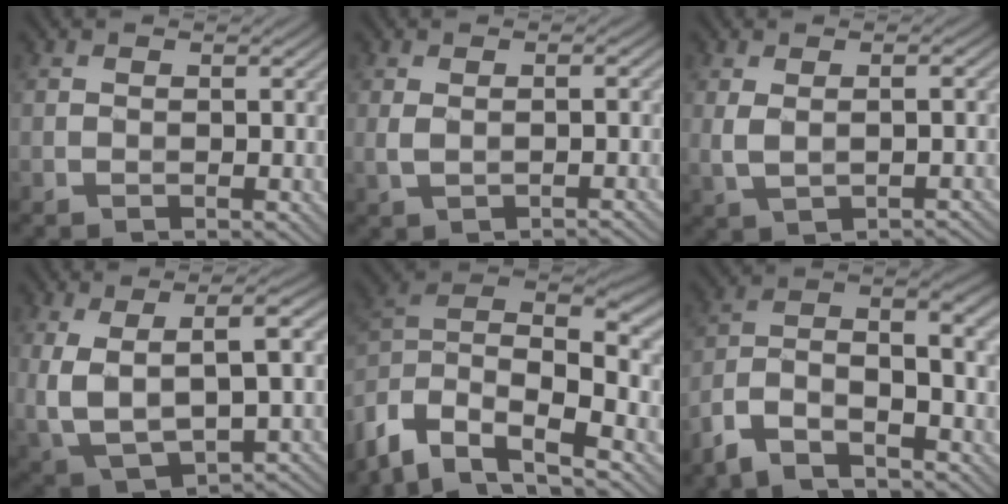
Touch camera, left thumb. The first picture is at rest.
{"total": 2.9, "force": [-0.1, 1.0, 2.7], "torque": [-0.044, 0.005, -0.004]}
{"total": 4.0, "force": [0.2, 1.3, 3.7], "torque": [-0.068, 0.007, 0.004]}
{"total": 9.9, "force": [0.6, 4.5, 8.9], "torque": [-0.199, -0.018, 0.017]}
{"total": 11.7, "force": [-5.9, 5.8, 8.3], "torque": [-0.185, -0.009, -0.121]}
{"total": 9.7, "force": [-4.8, 3.7, 7.6], "torque": [-0.140, 0.000, -0.101]}